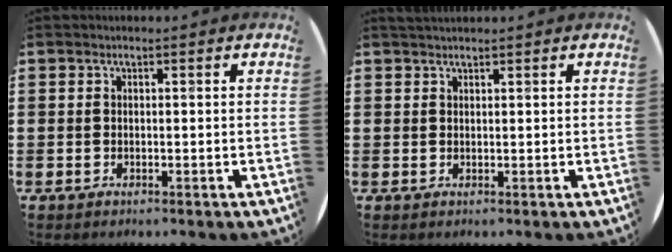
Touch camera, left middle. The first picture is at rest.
{"total": 0.8, "force": [0.8, 0.0, 0.1], "torque": [-0.002, 0.000, 0.015]}